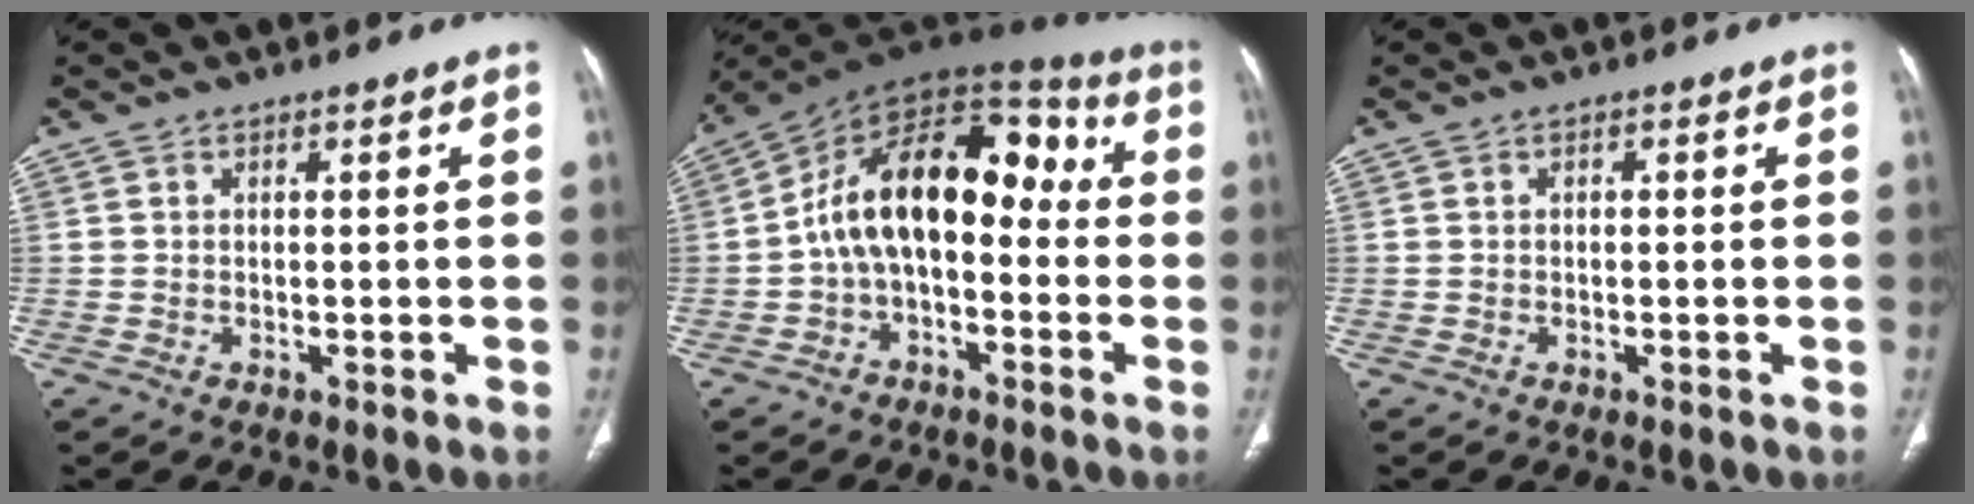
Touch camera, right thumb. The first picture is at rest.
{"total": 16.9, "force": [-1.1, 10.0, 13.5], "torque": [-0.190, 0.067, -0.033]}
{"total": 0.5, "force": [0.0, 0.3, 0.4], "torque": [-0.008, 0.001, 0.000]}